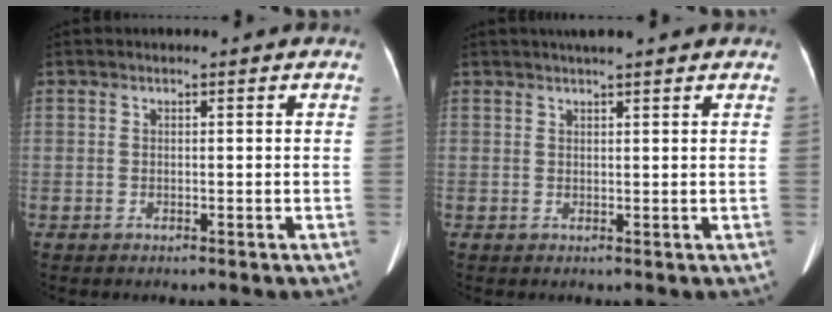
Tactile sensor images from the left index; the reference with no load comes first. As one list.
[{"total": 4.8, "force": [4.0, 0.2, 2.6], "torque": [-0.036, 0.028, 0.056]}]